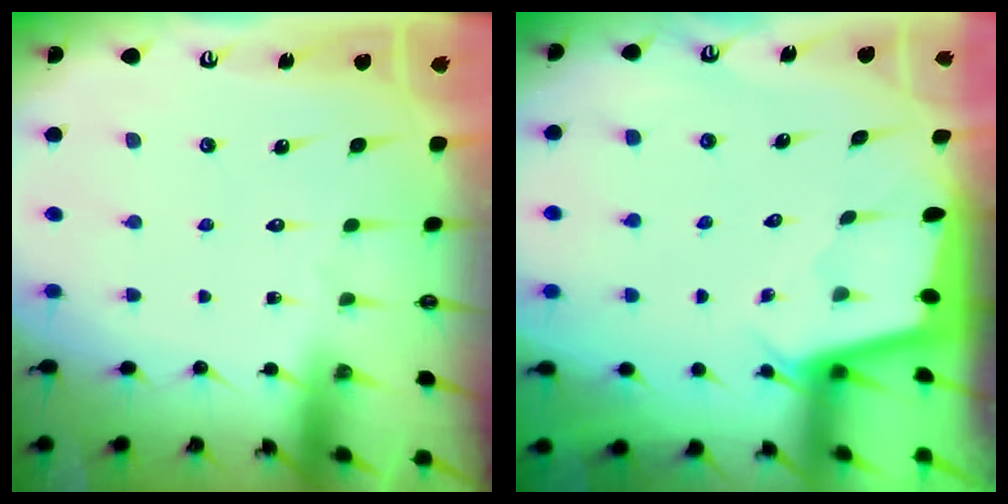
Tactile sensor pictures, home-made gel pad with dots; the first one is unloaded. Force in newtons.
{"total": 1.8, "press": 1.8, "slide": 0.1}